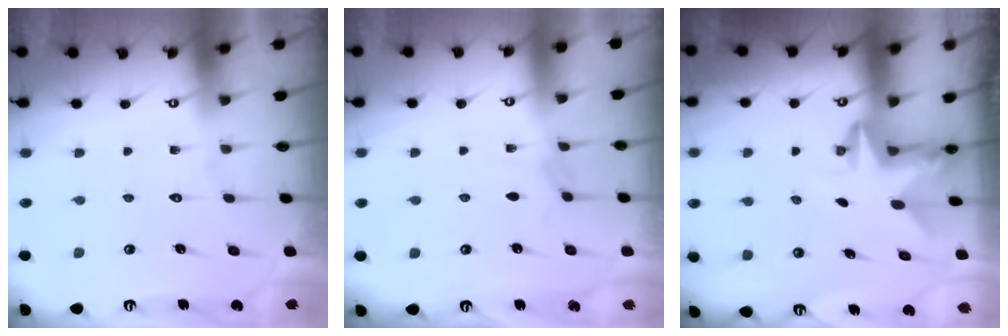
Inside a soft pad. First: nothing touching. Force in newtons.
{"total": 2.6, "press": 2.6, "slide": 0.4}
{"total": 2.4, "press": 2.4, "slide": 0.4}